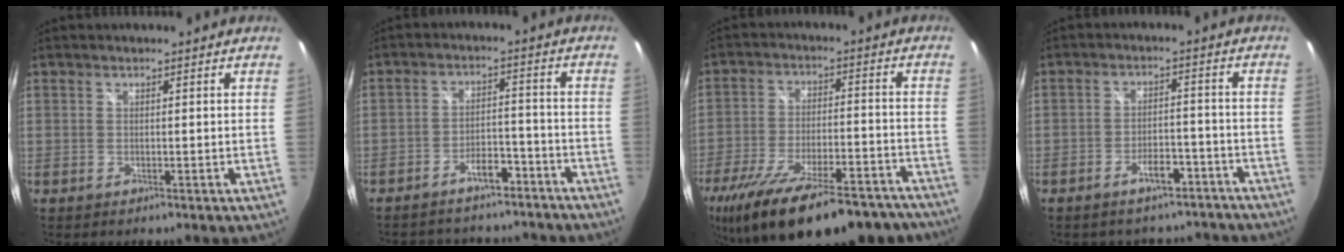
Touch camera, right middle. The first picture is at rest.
{"total": 14.2, "force": [-12.0, 5.7, 4.8], "torque": [-0.106, 0.029, -0.151]}
{"total": 27.5, "force": [-21.7, 8.6, 14.4], "torque": [-0.266, -0.038, -0.311]}
{"total": 8.7, "force": [-7.2, 4.0, 2.6], "torque": [-0.045, 0.029, -0.084]}